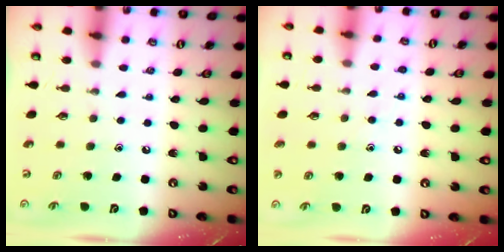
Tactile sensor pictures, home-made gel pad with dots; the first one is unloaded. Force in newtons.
{"total": 7.6, "press": 7.5, "slide": 0.9}